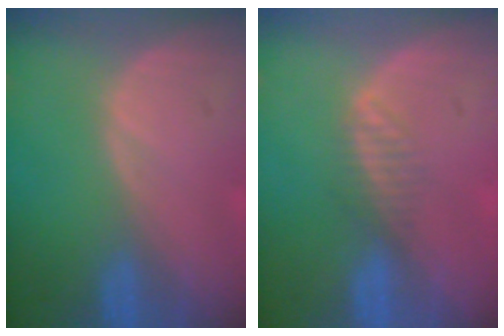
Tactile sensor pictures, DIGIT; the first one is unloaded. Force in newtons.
{"total": 2.0, "press": 1.8, "slide": 0.8}